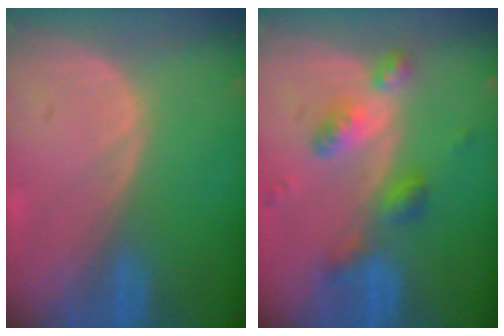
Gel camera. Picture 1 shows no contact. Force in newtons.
{"total": 6.2, "press": 5.5, "slide": 3.0}